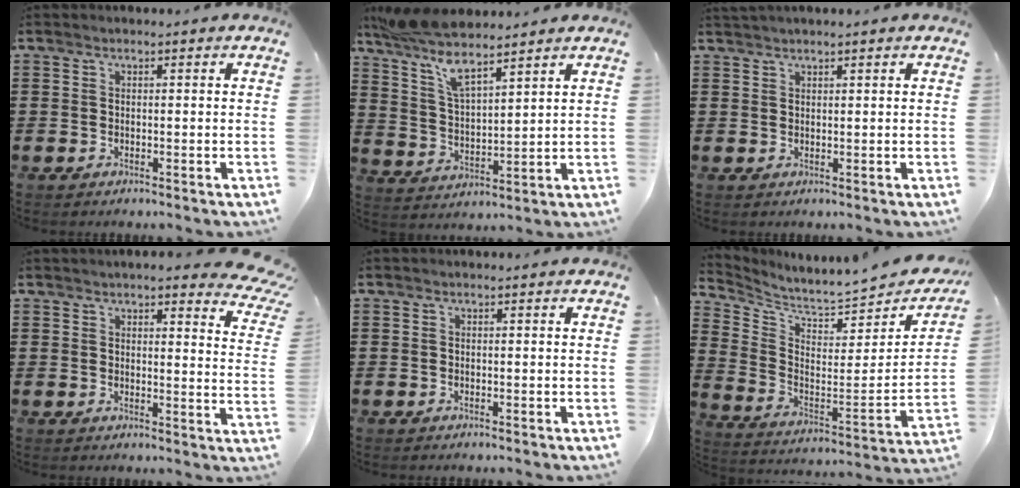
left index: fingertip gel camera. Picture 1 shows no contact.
{"total": 7.9, "force": [6.4, 1.2, 4.4], "torque": [-0.108, -0.024, 0.114]}
{"total": 1.2, "force": [1.1, 0.0, 0.4], "torque": [-0.010, -0.001, 0.021]}
{"total": 5.1, "force": [4.6, 0.8, 2.1], "torque": [-0.043, -0.016, 0.081]}
{"total": 0.0}
{"total": 5.2, "force": [5.0, -0.2, 1.4], "torque": [-0.058, -0.062, 0.081]}